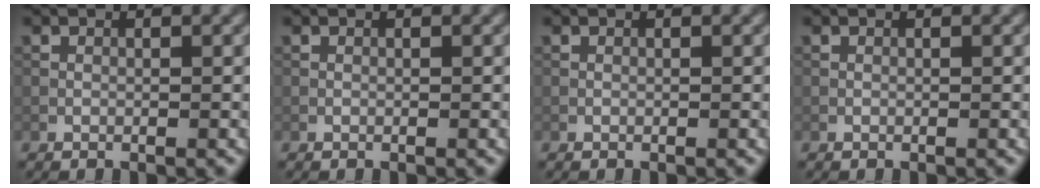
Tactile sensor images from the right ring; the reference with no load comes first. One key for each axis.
{"total": 0.0}
{"total": 0.0}
{"total": 0.0}